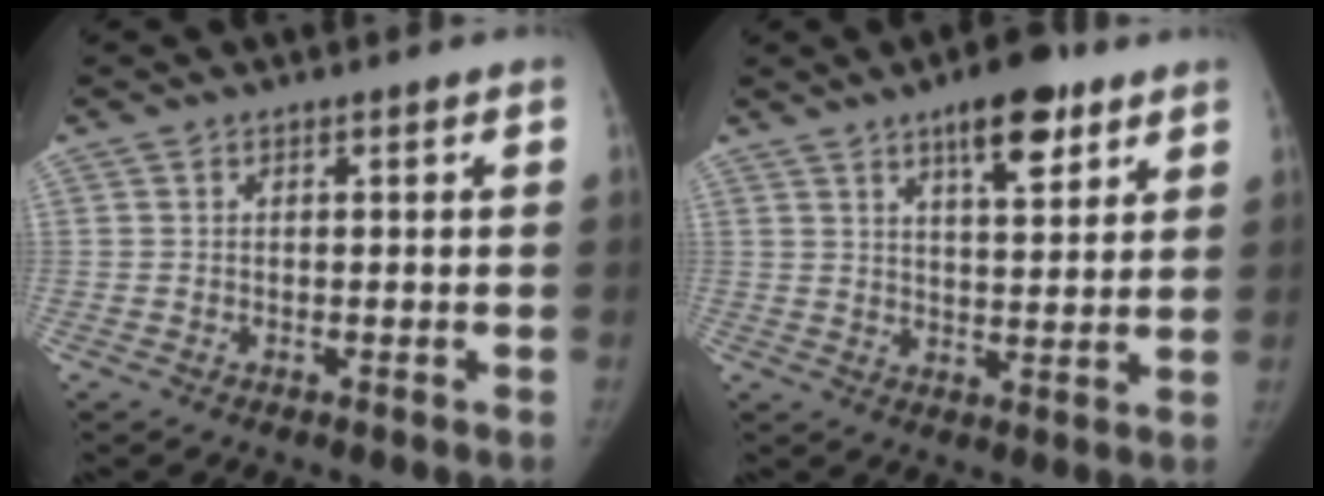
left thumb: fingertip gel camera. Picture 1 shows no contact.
{"total": 10.0, "force": [6.0, 3.6, 7.1], "torque": [-0.086, -0.031, 0.090]}